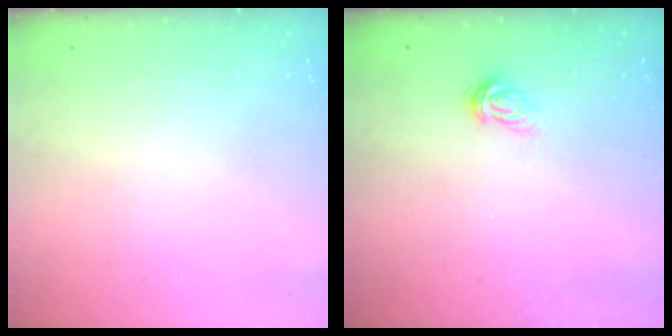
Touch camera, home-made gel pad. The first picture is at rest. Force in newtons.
{"total": 4.4, "press": 4.4, "slide": 0.5}